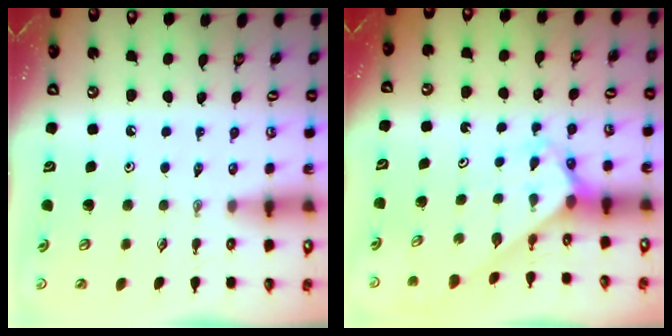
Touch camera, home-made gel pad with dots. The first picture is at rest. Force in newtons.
{"total": 2.6, "press": 2.6, "slide": 0.2}